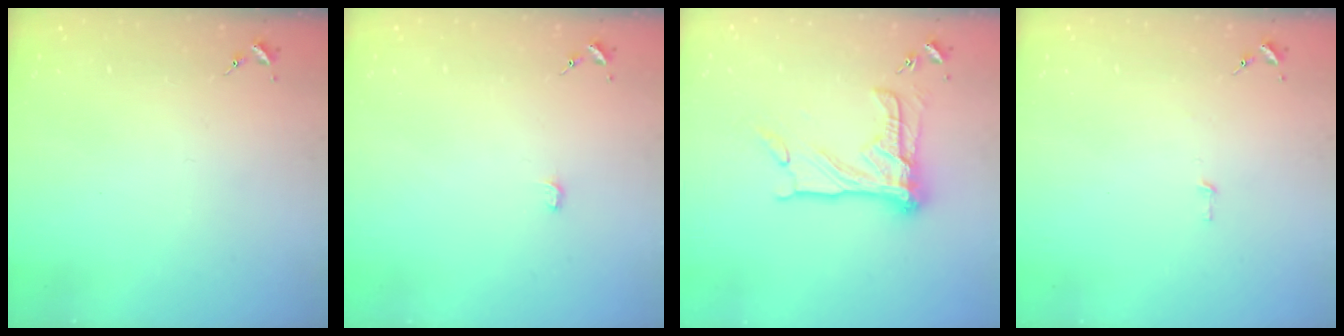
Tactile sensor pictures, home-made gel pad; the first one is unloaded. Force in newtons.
{"total": 2.2, "press": 2.2, "slide": 0.2}
{"total": 19.0, "press": 18.9, "slide": 1.4}
{"total": 2.6, "press": 2.6, "slide": 0.2}